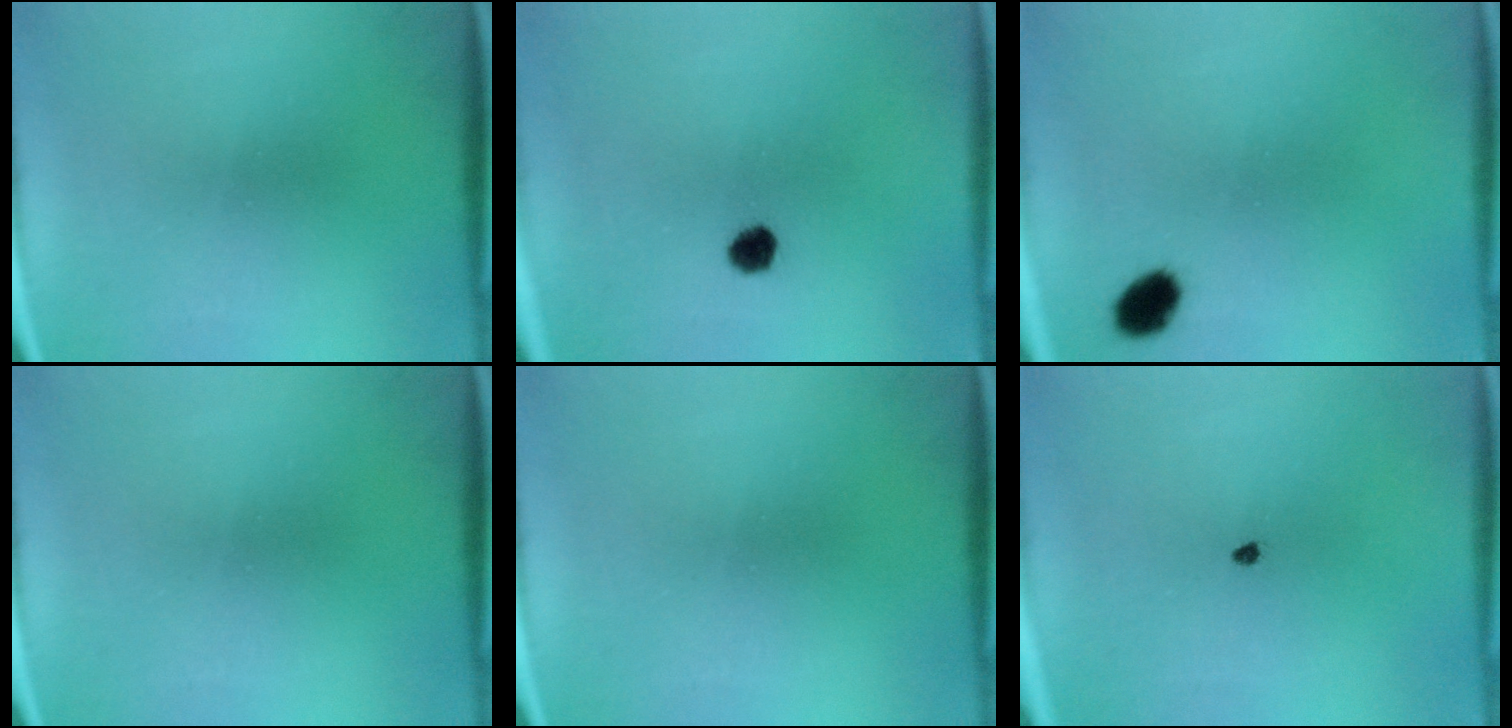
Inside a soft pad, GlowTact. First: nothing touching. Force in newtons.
{"total": 2.5}
{"total": 4.7}
{"total": 0.0}
{"total": 0.0}
{"total": 0.7}